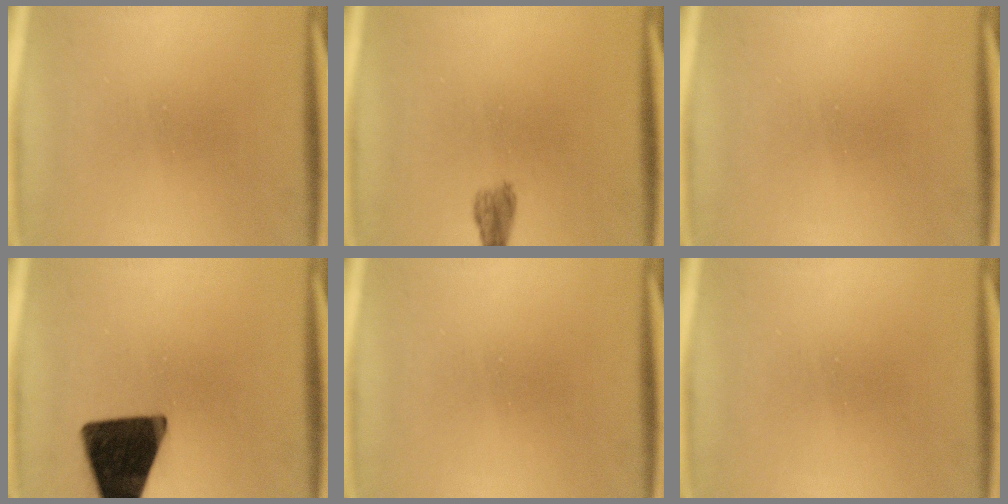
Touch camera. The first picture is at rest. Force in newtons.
{"total": 1.6}
{"total": 0.0}
{"total": 17.1}
{"total": 0.0}
{"total": 0.0}